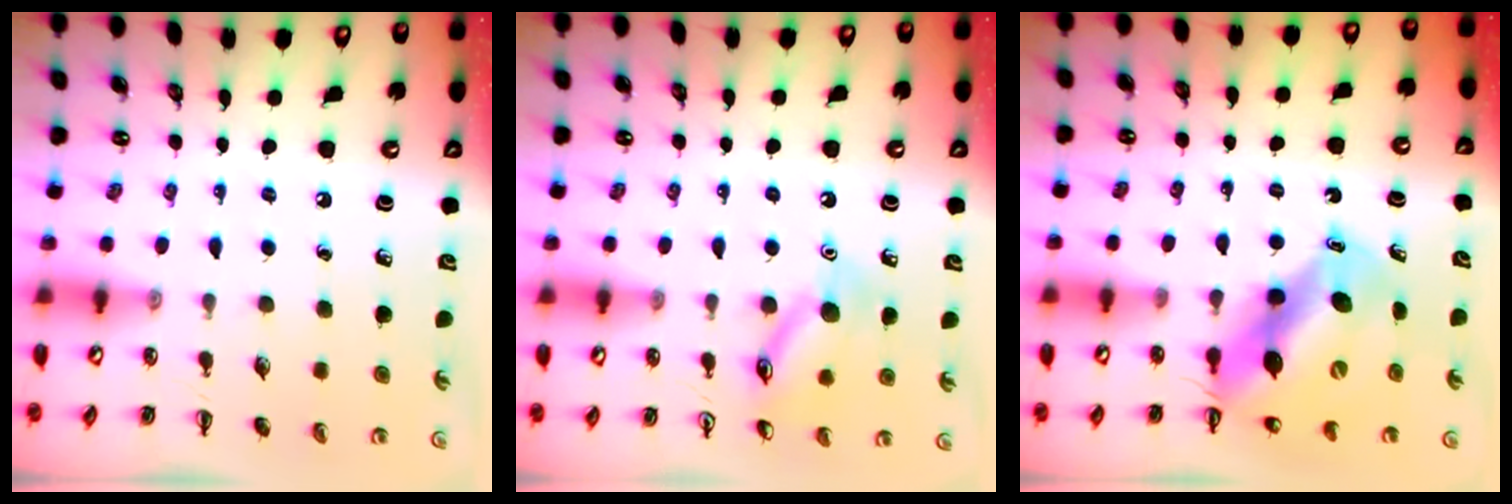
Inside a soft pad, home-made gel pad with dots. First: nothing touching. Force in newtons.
{"total": 12.2, "press": 12.1, "slide": 0.7}
{"total": 11.9, "press": 11.4, "slide": 3.5}